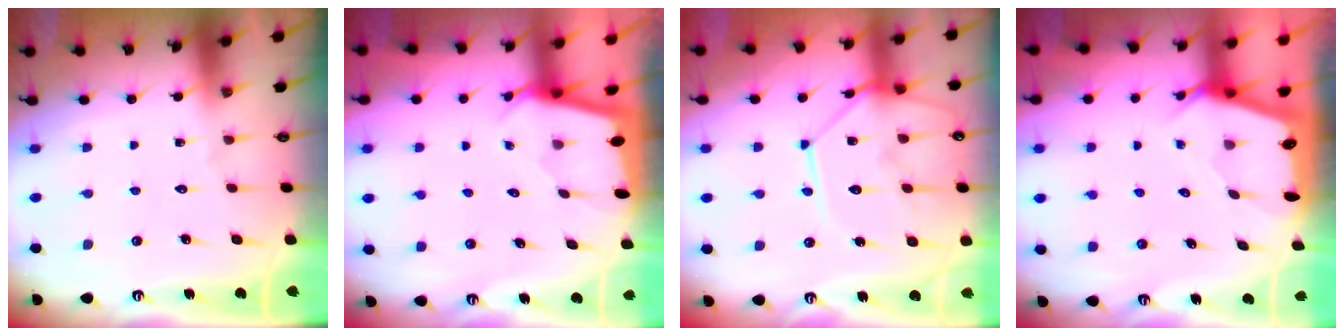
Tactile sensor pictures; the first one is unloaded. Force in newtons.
{"total": 1.7, "press": 1.7, "slide": 0.2}
{"total": 13.0, "press": 13.0, "slide": 1.2}
{"total": 2.4, "press": 2.4, "slide": 0.3}